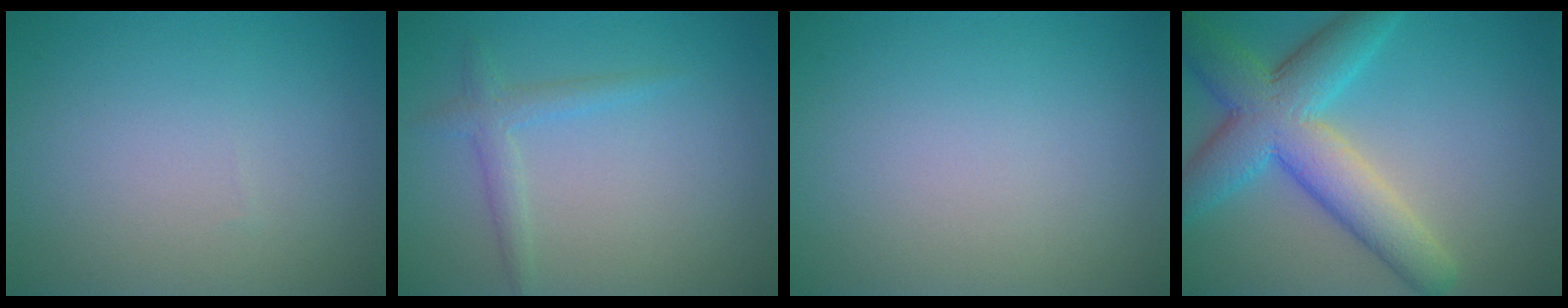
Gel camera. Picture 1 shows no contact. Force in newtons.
{"total": 1.8, "press": 1.8, "slide": 0.0}
{"total": 0.0}
{"total": 8.2, "press": 8.2, "slide": 0.1}